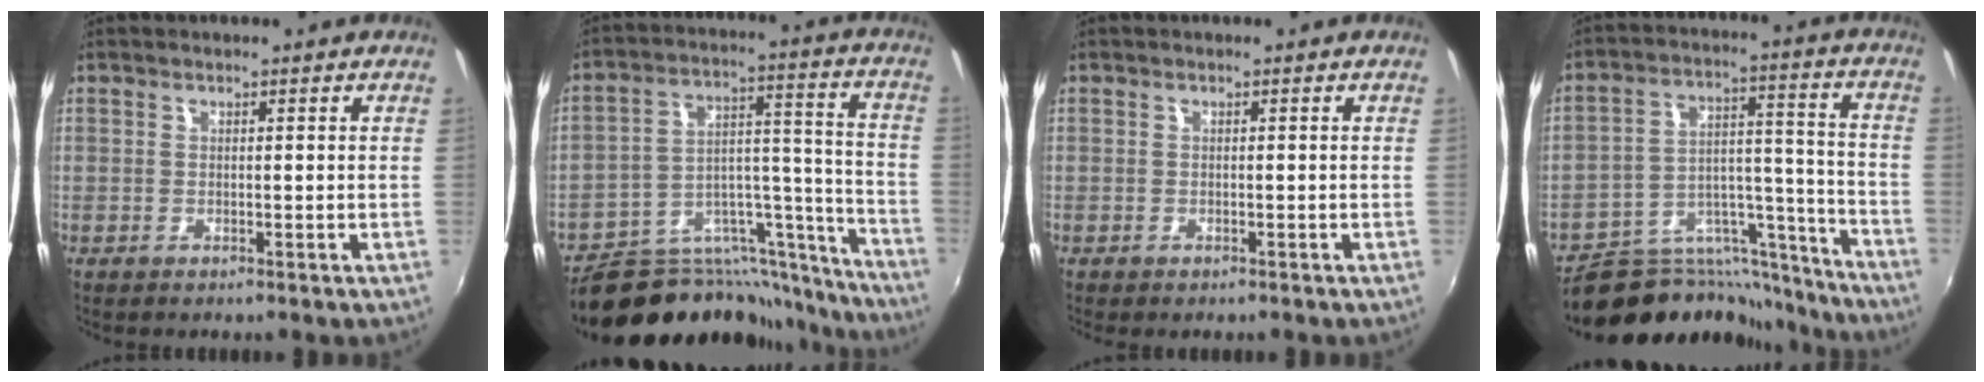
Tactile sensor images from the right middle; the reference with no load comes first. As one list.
[{"total": 23.2, "force": [-19.9, 8.9, 8.1], "torque": [-0.106, 0.056, -0.279]}, {"total": 0.8, "force": [-0.7, 0.5, 0.1], "torque": [-0.007, -0.003, -0.010]}, {"total": 18.3, "force": [-16.3, 7.2, 4.1], "torque": [-0.054, 0.060, -0.236]}]